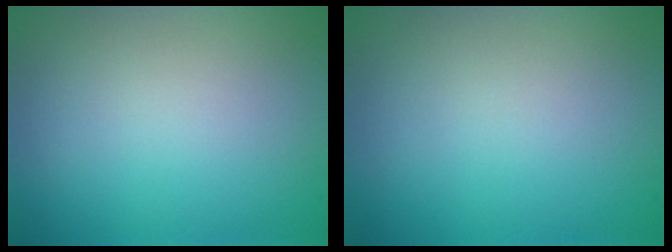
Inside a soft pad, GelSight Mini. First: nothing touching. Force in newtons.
{"total": 0.0}